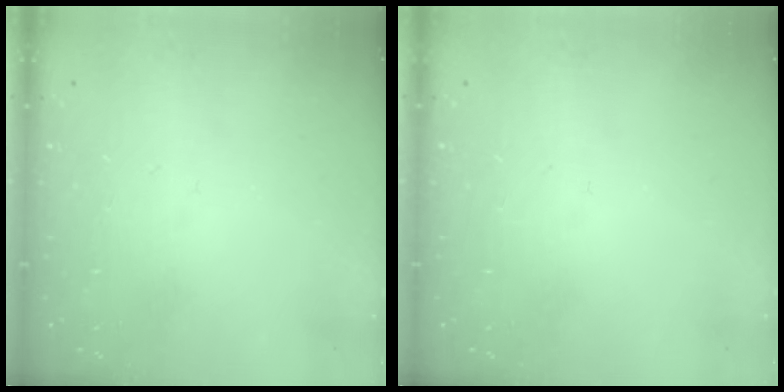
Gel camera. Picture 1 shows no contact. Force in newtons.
{"total": 0.0}